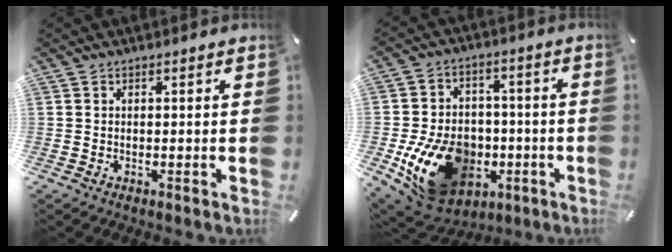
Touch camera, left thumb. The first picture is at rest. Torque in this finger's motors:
{"motor_torque": [2.09, 2.92, 1.15, 0.63, 0.60]}